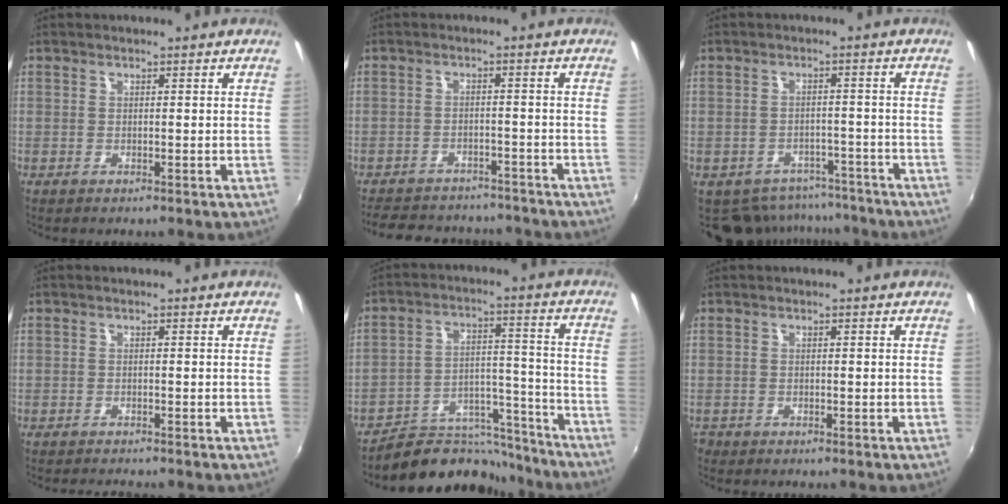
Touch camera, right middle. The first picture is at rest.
{"total": 15.4, "force": [-13.4, 5.5, 5.2], "torque": [-0.122, 0.011, -0.180]}
{"total": 10.2, "force": [-8.4, 5.4, 2.1], "torque": [-0.053, 0.009, -0.100]}
{"total": 2.4, "force": [-2.3, 0.2, 0.7], "torque": [-0.021, -0.015, -0.039]}
{"total": 14.5, "force": [-13.3, 5.2, 2.8], "torque": [-0.042, 0.048, -0.192]}
{"total": 1.2, "force": [-0.9, 0.7, 0.1], "torque": [-0.007, -0.003, -0.018]}